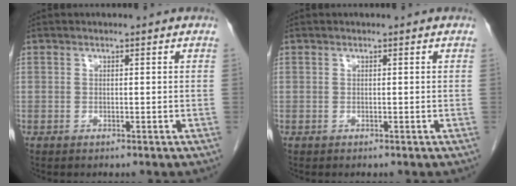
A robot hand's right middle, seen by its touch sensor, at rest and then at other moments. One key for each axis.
{"total": 0.0}